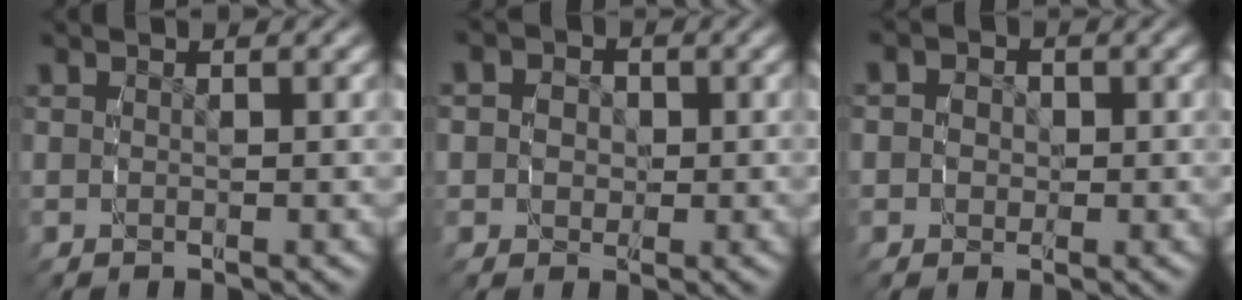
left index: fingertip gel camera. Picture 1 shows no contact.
{"total": 3.7, "force": [0.3, 3.4, 1.4], "torque": [-0.034, -0.013, 0.006]}
{"total": 2.8, "force": [0.0, 2.6, 0.8], "torque": [-0.021, -0.005, -0.004]}